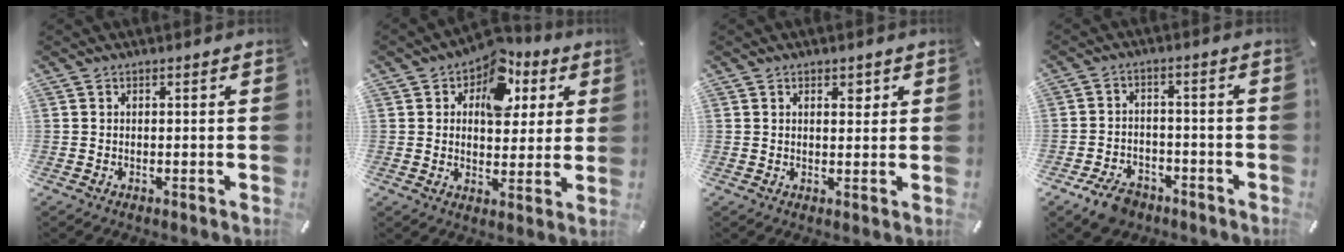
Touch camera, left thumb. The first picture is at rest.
{"total": 11.7, "force": [5.5, 7.8, 6.8], "torque": [-0.091, -0.024, 0.094]}
{"total": 2.2, "force": [1.1, 1.4, 1.3], "torque": [-0.012, -0.003, 0.014]}
{"total": 6.5, "force": [-4.5, 3.9, 2.5], "torque": [-0.045, 0.029, -0.083]}